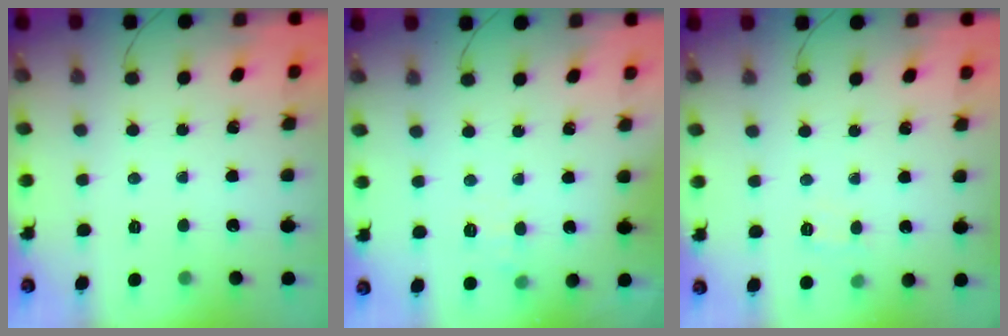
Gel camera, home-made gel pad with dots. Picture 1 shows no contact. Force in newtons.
{"total": 4.3, "press": 3.9, "slide": 1.8}
{"total": 6.1, "press": 5.9, "slide": 1.6}